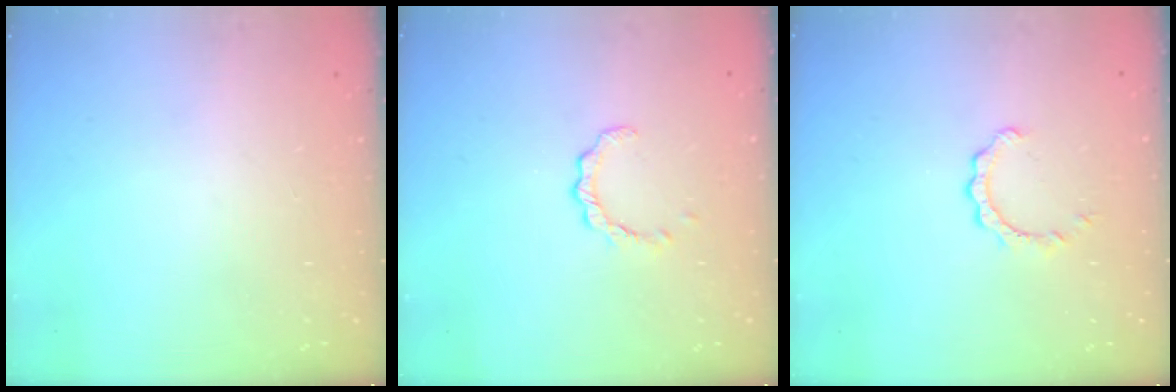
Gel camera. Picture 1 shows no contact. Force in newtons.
{"total": 2.6, "press": 2.5, "slide": 0.3}
{"total": 2.6, "press": 2.6, "slide": 0.2}